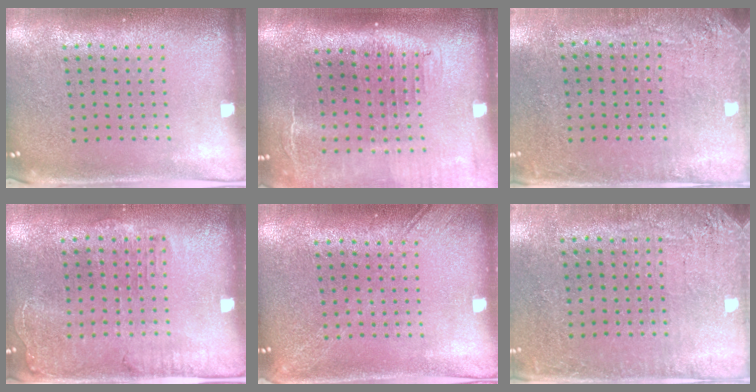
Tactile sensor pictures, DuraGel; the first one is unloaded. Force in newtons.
{"total": 2.1, "press": 1.7, "slide": 1.2}
{"total": 2.7, "press": 2.3, "slide": 1.4}
{"total": 1.4, "press": 1.4, "slide": 0.3}
{"total": 1.8, "press": 1.8, "slide": 0.2}
{"total": 2.8, "press": 2.6, "slide": 1.1}